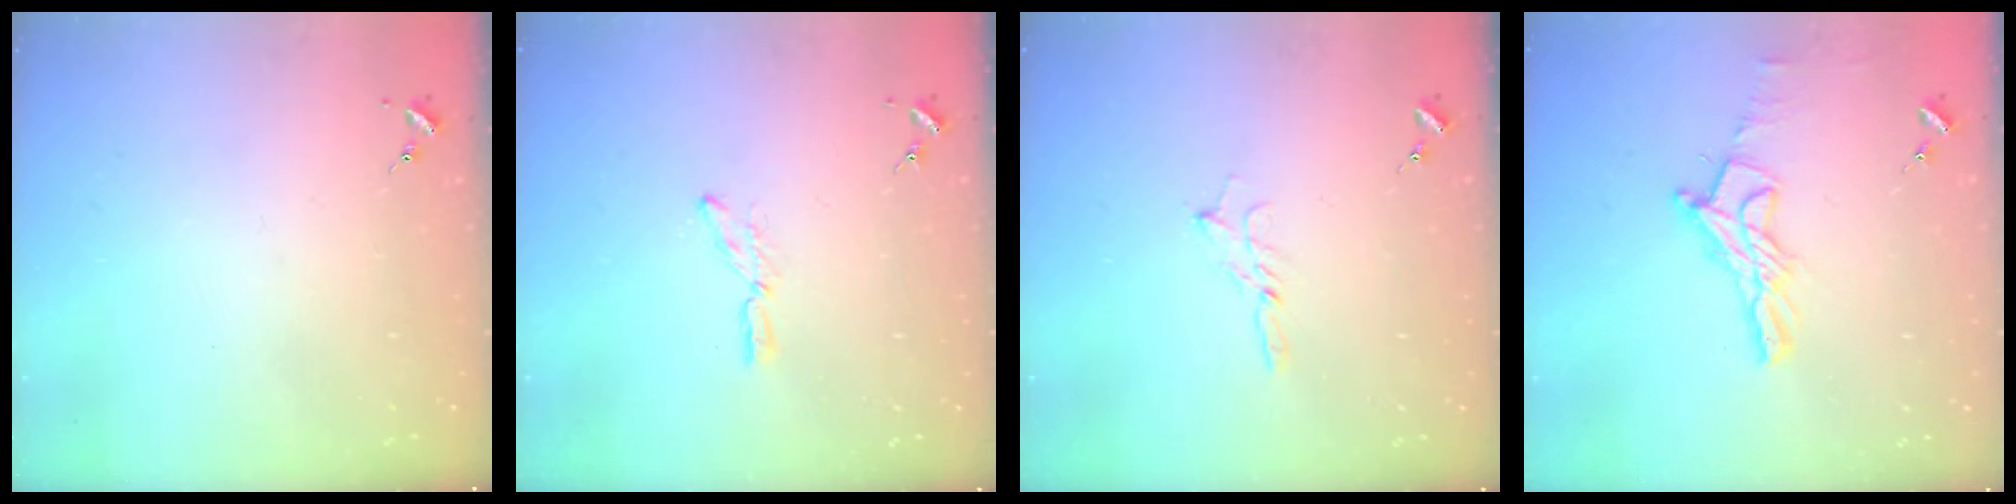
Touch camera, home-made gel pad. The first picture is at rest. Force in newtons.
{"total": 6.5, "press": 6.5, "slide": 0.4}
{"total": 2.9, "press": 2.9, "slide": 0.2}
{"total": 12.4, "press": 12.3, "slide": 0.9}